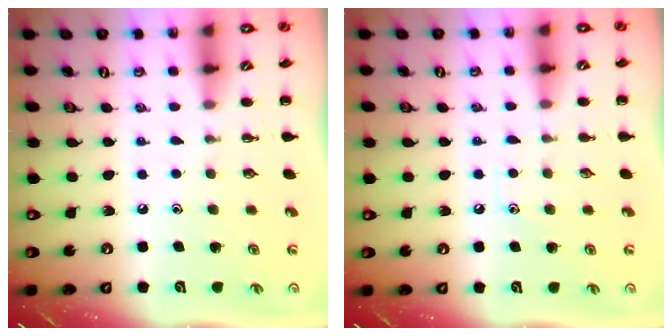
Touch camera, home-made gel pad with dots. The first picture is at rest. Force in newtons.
{"total": 4.9, "press": 4.5, "slide": 1.7}